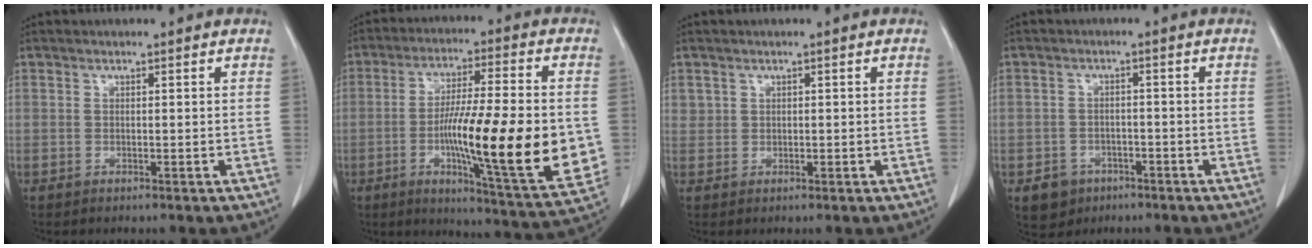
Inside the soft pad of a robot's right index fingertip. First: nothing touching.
{"total": 22.0, "force": [-3.1, 2.2, 21.7], "torque": [-0.296, -0.016, -0.044]}
{"total": 1.3, "force": [0.7, 1.1, 0.0], "torque": [0.009, 0.005, 0.011]}
{"total": 4.3, "force": [-2.2, 3.6, 0.7], "torque": [-0.006, 0.012, -0.026]}